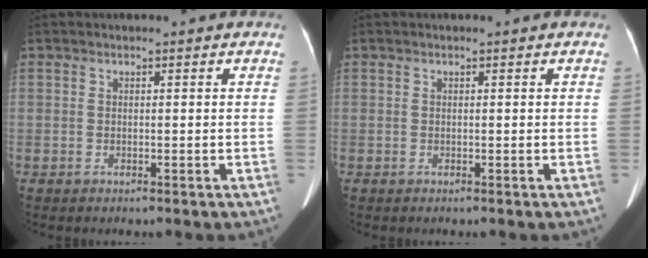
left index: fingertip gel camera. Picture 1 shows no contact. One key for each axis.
{"total": 0.0}